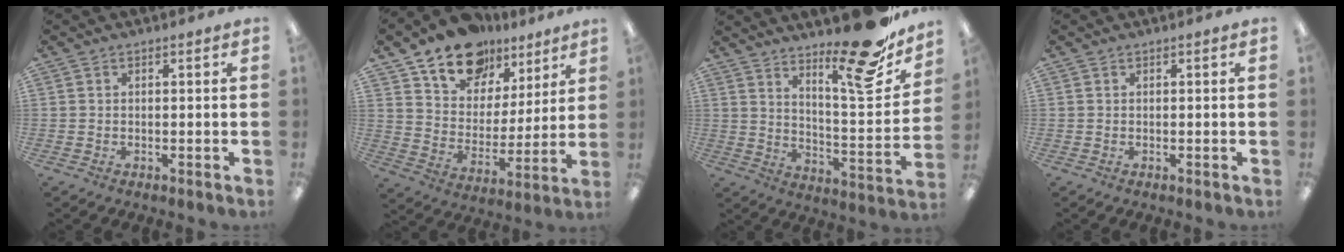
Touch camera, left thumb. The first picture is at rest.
{"total": 15.3, "force": [11.9, 8.8, 4.1], "torque": [-0.082, -0.078, 0.221]}
{"total": 18.6, "force": [14.5, 4.2, 10.9], "torque": [-0.149, -0.113, 0.229]}
{"total": 0.0}